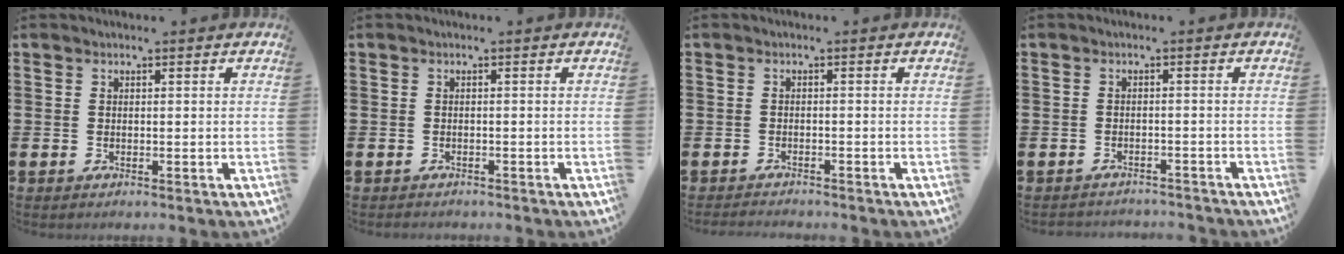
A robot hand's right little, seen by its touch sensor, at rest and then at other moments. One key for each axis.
{"total": 0.0}
{"total": 0.5, "fx": -0.5, "fy": -0.1, "fz": -0.2, "tx": 0.002, "ty": 0.003, "tz": -0.011}
{"total": 1.4, "fx": -1.4, "fy": 0.0, "fz": -0.1, "tx": -0.002, "ty": 0.003, "tz": -0.031}